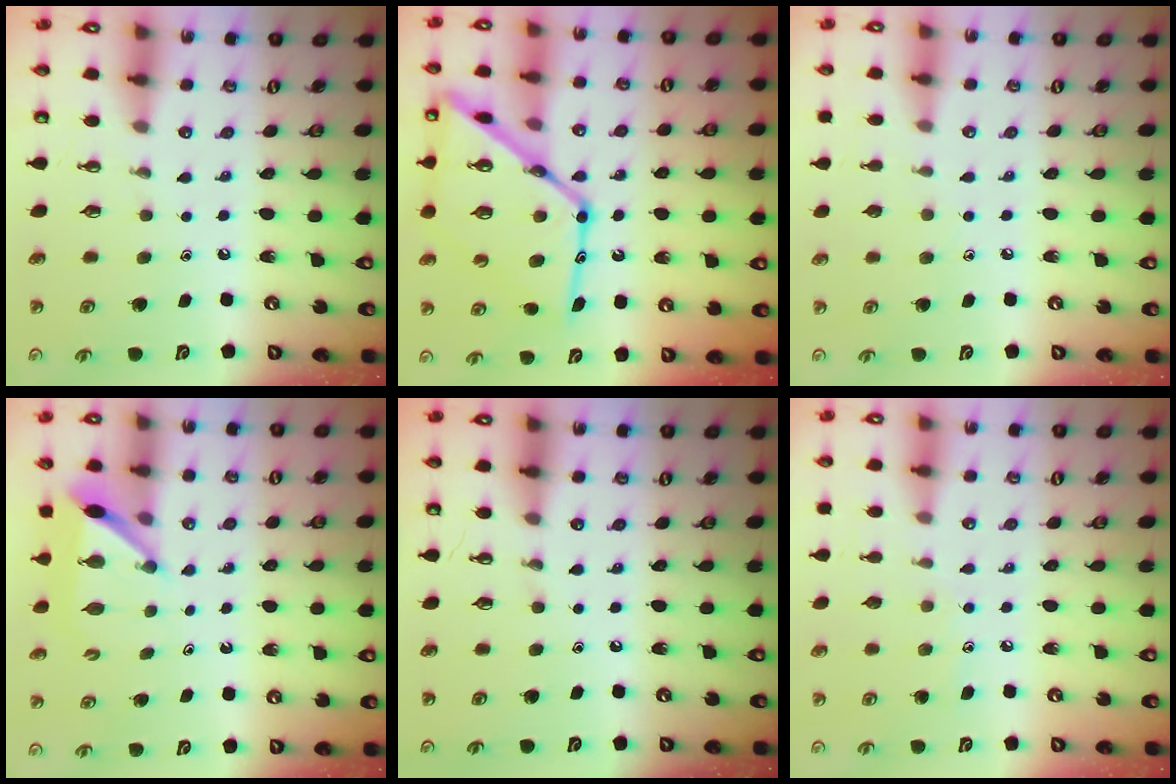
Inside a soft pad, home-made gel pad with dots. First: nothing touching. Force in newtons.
{"total": 24.2, "press": 24.1, "slide": 2.0}
{"total": 3.7, "press": 3.7, "slide": 0.5}
{"total": 5.9, "press": 5.8, "slide": 0.5}
{"total": 0.0}
{"total": 6.1, "press": 6.1, "slide": 0.5}